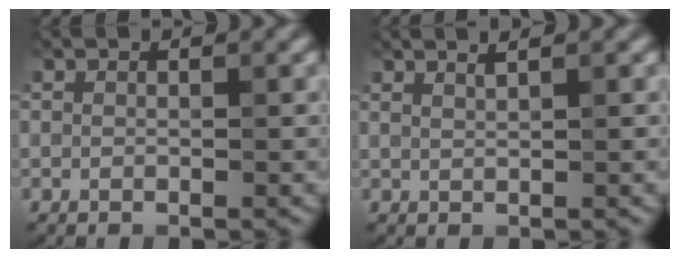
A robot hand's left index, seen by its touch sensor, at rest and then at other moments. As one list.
[{"total": 1.9, "force": [1.4, 0.6, 1.2], "torque": [-0.002, 0.003, 0.007]}]